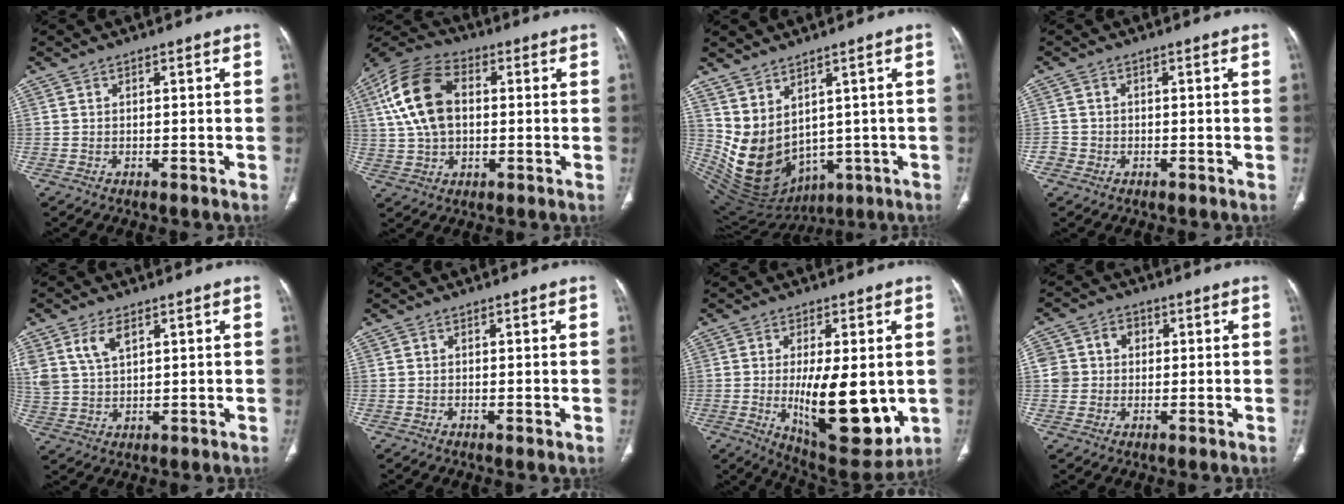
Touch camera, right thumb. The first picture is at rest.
{"total": 15.0, "force": [2.5, 9.6, 11.3], "torque": [-0.217, 0.021, 0.041]}
{"total": 13.9, "force": [1.6, 9.6, 9.9], "torque": [-0.172, -0.028, 0.076]}
{"total": 2.1, "force": [-0.8, 1.9, 0.3], "torque": [0.003, 0.008, -0.018]}
{"total": 6.7, "force": [3.5, 3.6, 4.4], "torque": [-0.087, -0.009, 0.077]}
{"total": 0.8, "force": [0.0, 0.1, 0.8], "torque": [-0.017, -0.005, -0.001]}
{"total": 18.1, "force": [-1.9, 7.0, 16.6], "torque": [-0.233, -0.033, -0.006]}
{"total": 6.6, "force": [0.9, 6.2, 2.2], "torque": [-0.018, 0.016, 0.014]}